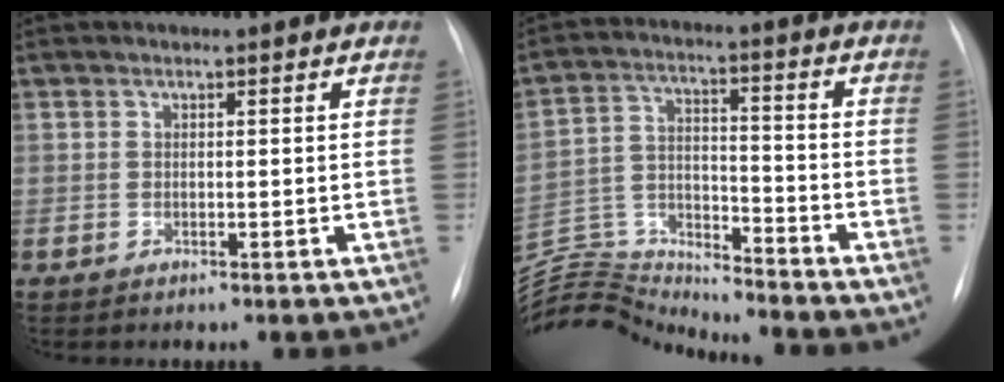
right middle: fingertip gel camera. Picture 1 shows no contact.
{"total": 13.6, "force": [-13.6, -0.5, -0.4], "torque": [-0.003, 0.033, -0.251]}